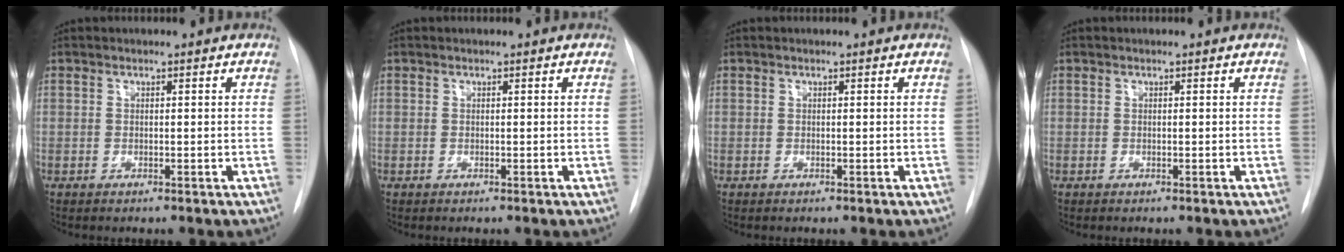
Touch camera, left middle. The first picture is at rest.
{"total": 0.0}
{"total": 0.0}
{"total": 0.0}